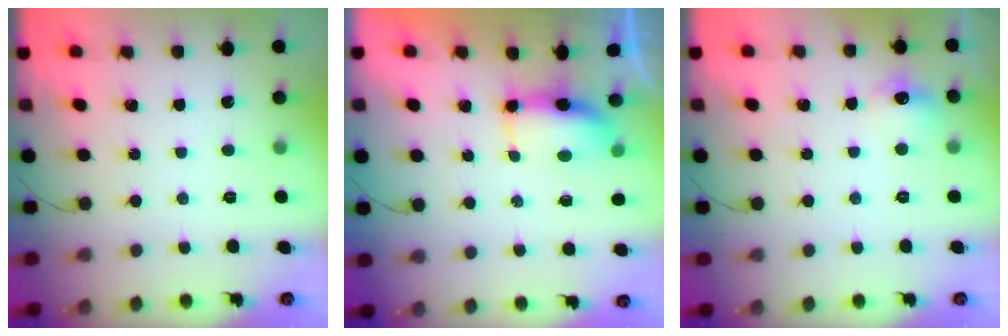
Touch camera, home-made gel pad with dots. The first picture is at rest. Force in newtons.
{"total": 6.9, "press": 6.5, "slide": 2.4}
{"total": 7.1, "press": 7.0, "slide": 1.4}